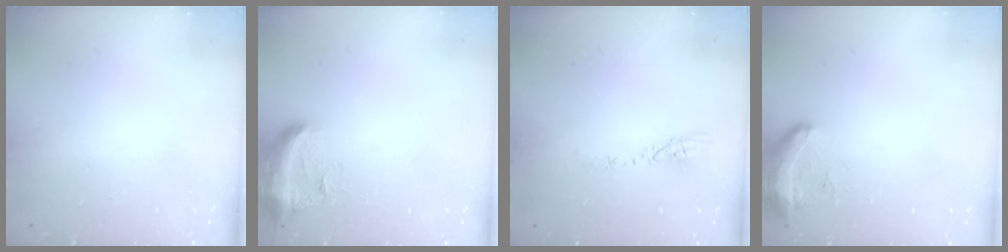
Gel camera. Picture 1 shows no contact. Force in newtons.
{"total": 9.6, "press": 9.6, "slide": 0.6}
{"total": 3.5, "press": 3.5, "slide": 0.1}
{"total": 9.1, "press": 8.9, "slide": 1.9}